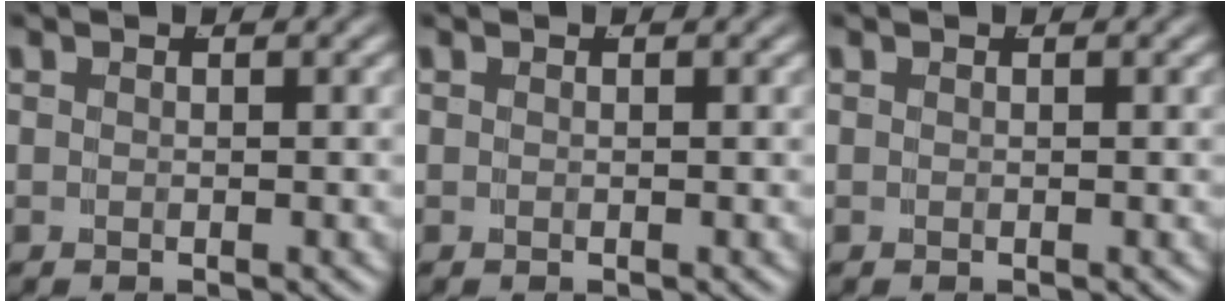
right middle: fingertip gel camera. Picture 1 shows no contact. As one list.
[{"total": 0.0}, {"total": 0.0}]